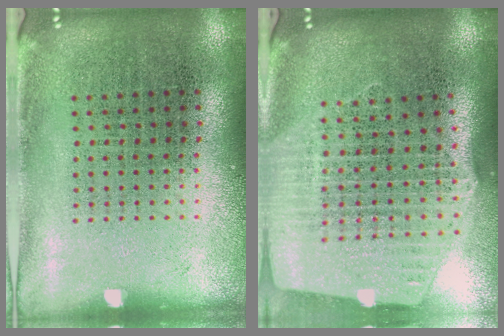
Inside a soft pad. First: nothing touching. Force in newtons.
{"total": 2.6, "press": 2.3, "slide": 1.3}